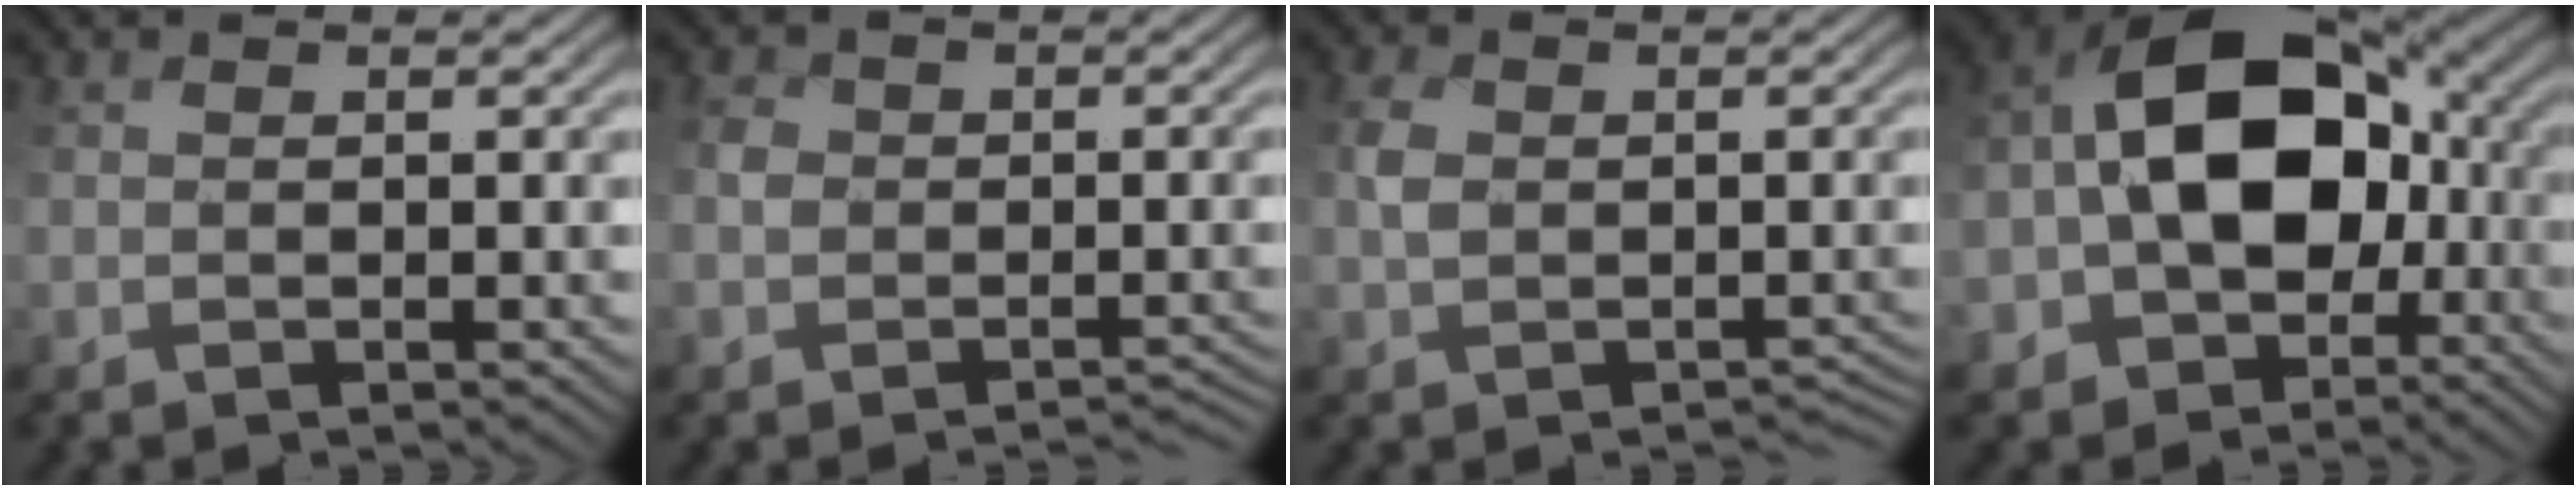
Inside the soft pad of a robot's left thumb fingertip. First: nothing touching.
{"total": 4.4, "force": [-2.6, 3.4, 1.0], "torque": [-0.010, 0.001, -0.031]}
{"total": 2.3, "force": [-0.5, 2.1, 0.6], "torque": [-0.009, 0.001, -0.014]}
{"total": 14.2, "force": [-1.2, 9.9, 10.2], "torque": [-0.191, 0.019, -0.035]}